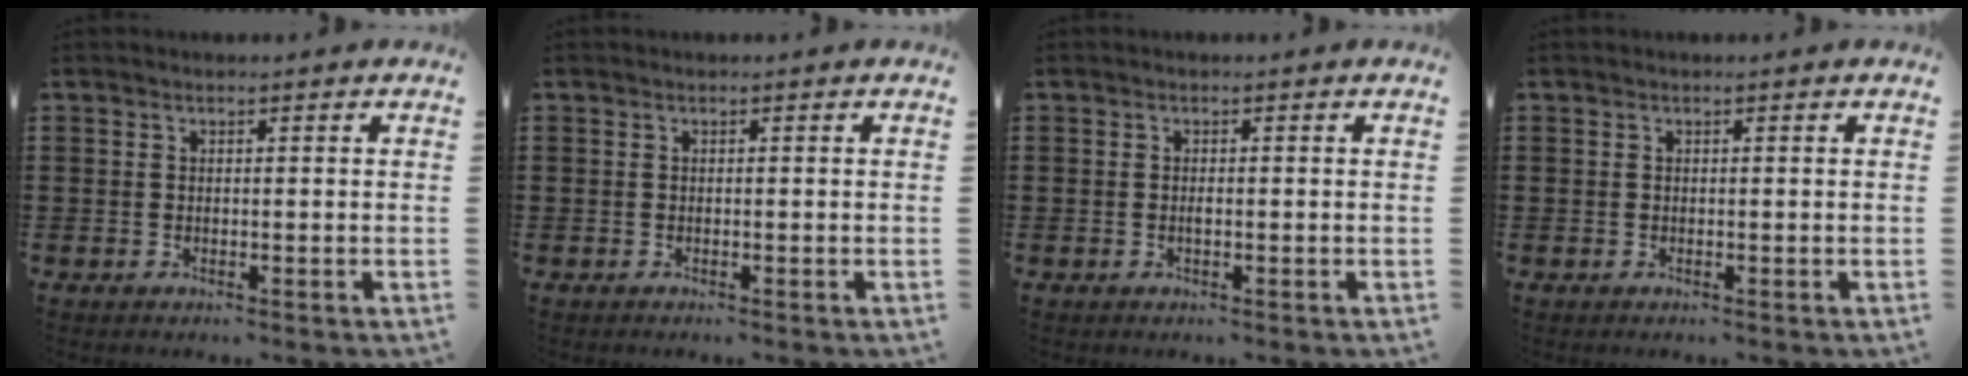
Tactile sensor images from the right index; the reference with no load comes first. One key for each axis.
{"total": 0.0}
{"total": 0.7, "fx": -0.1, "fy": 0.2, "fz": 0.6, "tx": -0.013, "ty": -0.003, "tz": -0.002}
{"total": 0.0}